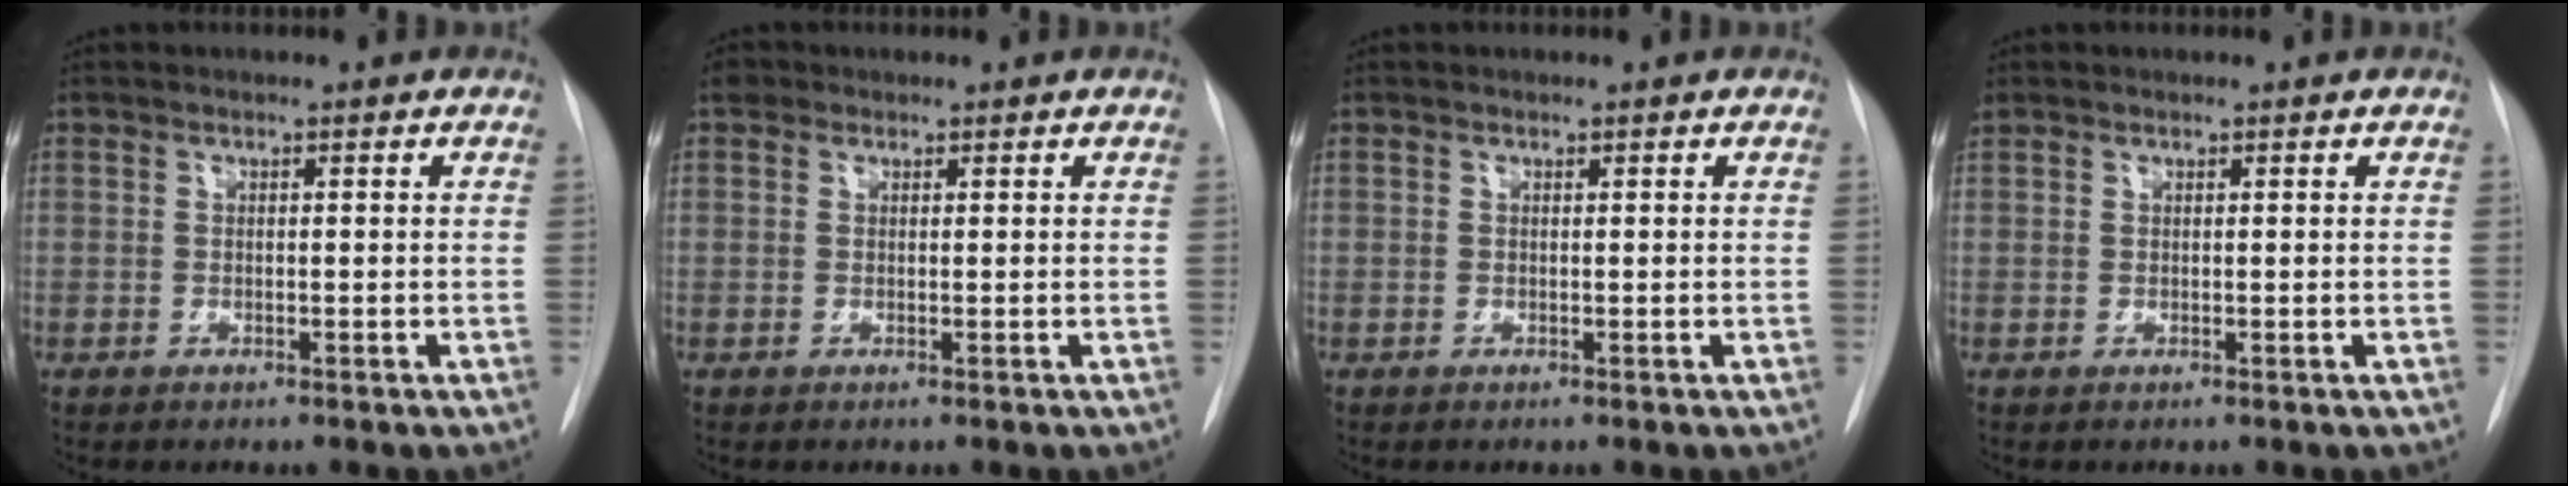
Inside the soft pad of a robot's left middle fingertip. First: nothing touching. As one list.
[{"total": 1.4, "force": [0.8, 1.1, 0.3], "torque": [-0.004, 0.012, 0.010]}, {"total": 0.0}, {"total": 0.8, "force": [0.6, 0.5, 0.0], "torque": [-0.002, 0.014, 0.012]}]